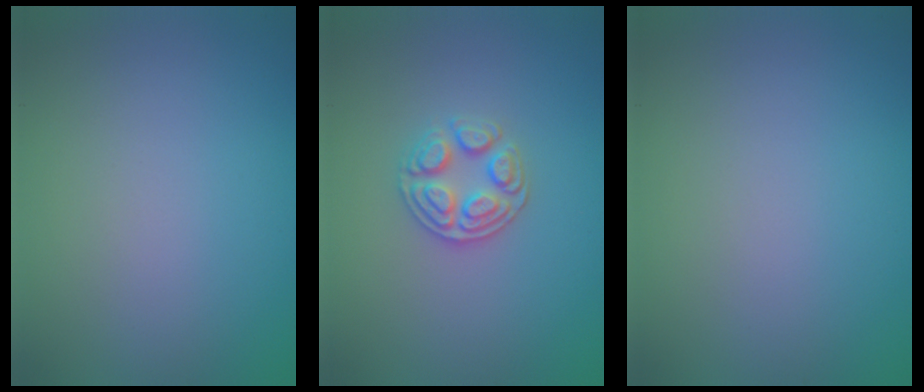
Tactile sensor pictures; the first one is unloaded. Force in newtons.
{"total": 3.0, "press": 2.8, "slide": 1.1}
{"total": 0.0}